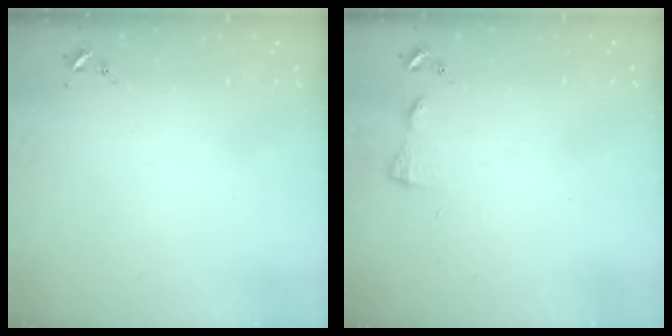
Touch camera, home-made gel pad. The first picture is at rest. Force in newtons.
{"total": 4.2, "press": 4.2, "slide": 0.5}